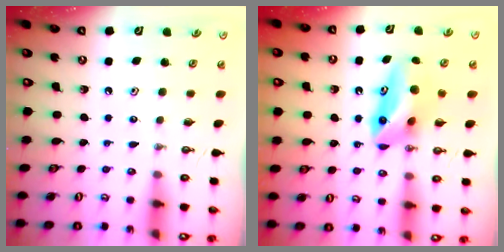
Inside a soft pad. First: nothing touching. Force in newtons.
{"total": 9.0, "press": 8.2, "slide": 3.9}